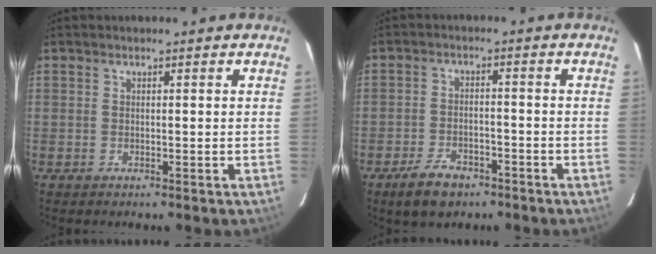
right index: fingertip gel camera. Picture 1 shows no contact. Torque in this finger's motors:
{"motor_torque": [0.39, -0.41, -0.09, -0.04]}